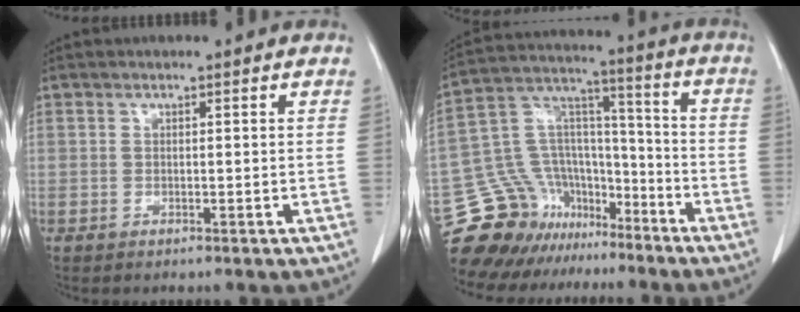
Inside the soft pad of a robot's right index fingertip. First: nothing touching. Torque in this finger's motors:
{"motor_torque": [-0.78, -0.17, -0.87, -0.20]}